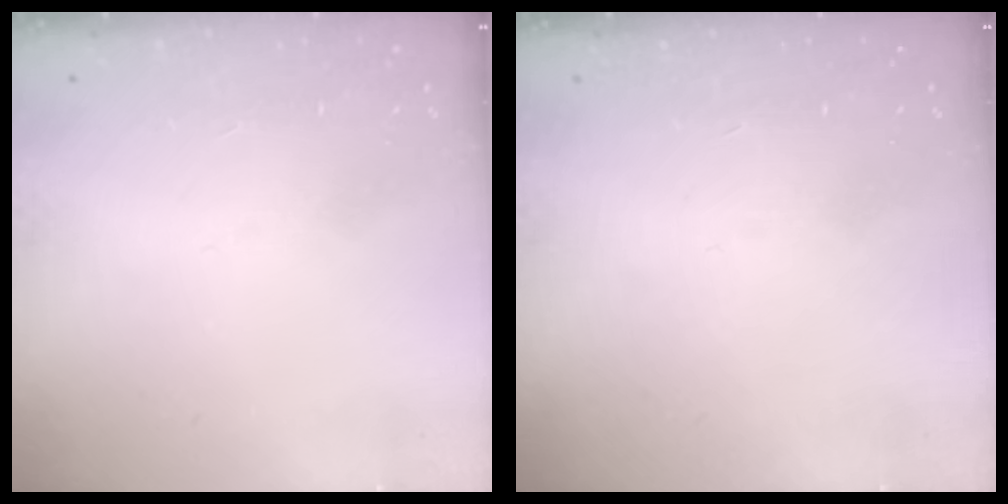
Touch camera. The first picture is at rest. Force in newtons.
{"total": 0.0}